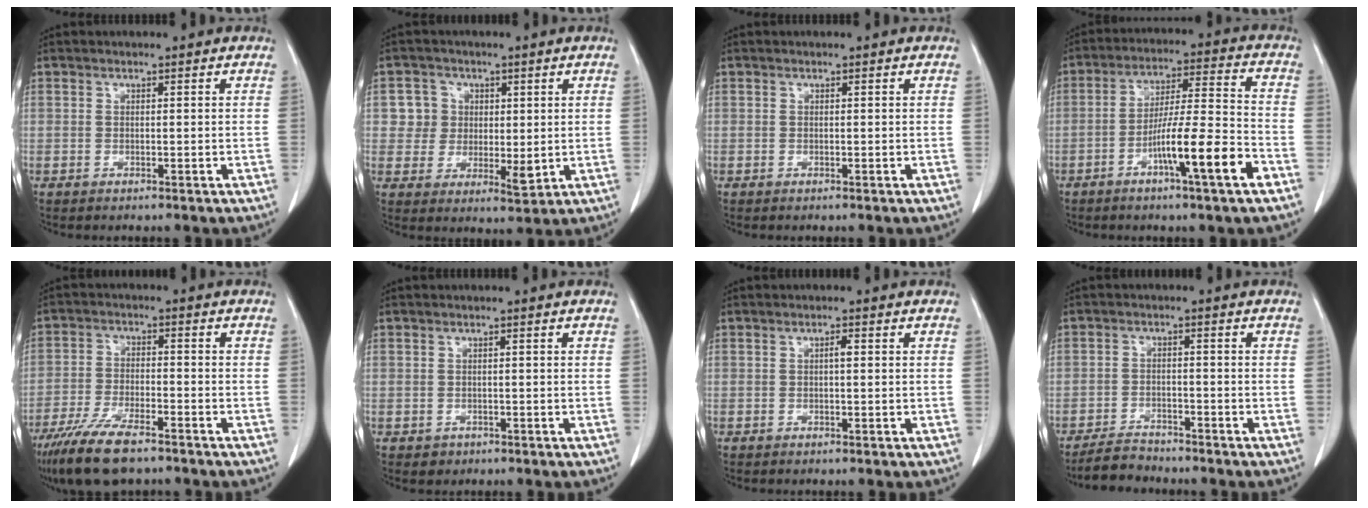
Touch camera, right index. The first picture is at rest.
{"total": 6.6, "force": [1.7, 6.0, 2.0], "torque": [-0.026, 0.008, 0.037]}
{"total": 0.0}
{"total": 12.4, "force": [-5.7, -0.1, 11.0], "torque": [-0.182, 0.001, -0.098]}
{"total": 11.3, "force": [-8.4, 2.9, 6.9], "torque": [-0.127, -0.023, -0.148]}
{"total": 1.5, "force": [-0.5, 1.4, 0.1], "torque": [0.005, 0.005, -0.003]}
{"total": 1.2, "force": [0.2, 0.3, 1.1], "torque": [-0.017, 0.004, 0.002]}
{"total": 3.9, "force": [-3.7, 1.3, 0.2], "torque": [-0.007, -0.004, -0.067]}